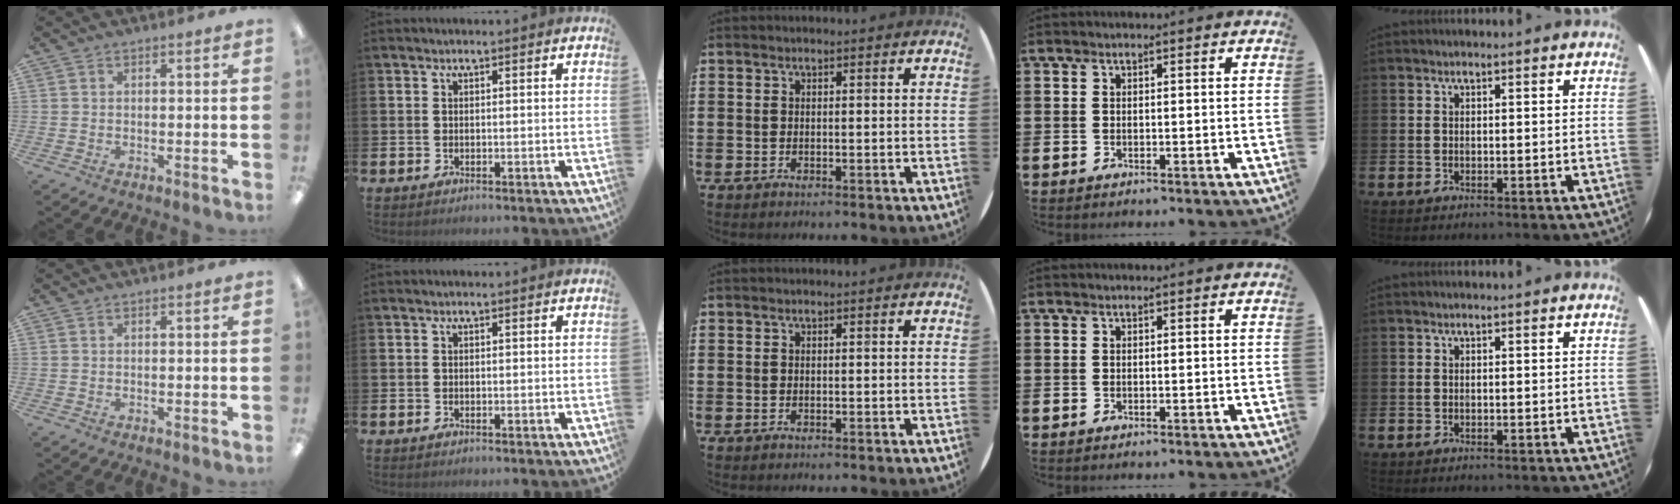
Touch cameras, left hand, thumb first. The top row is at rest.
{}